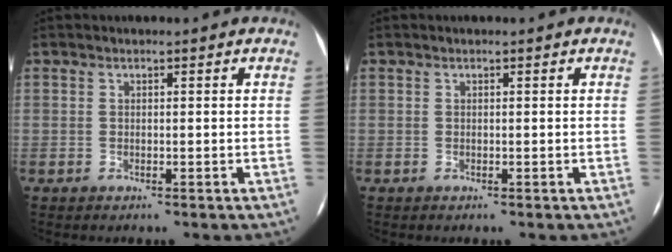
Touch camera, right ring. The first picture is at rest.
{"total": 0.0}